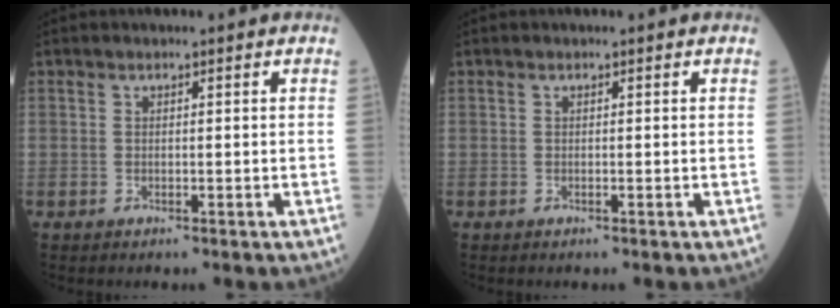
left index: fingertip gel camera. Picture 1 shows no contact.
{"total": 0.0}